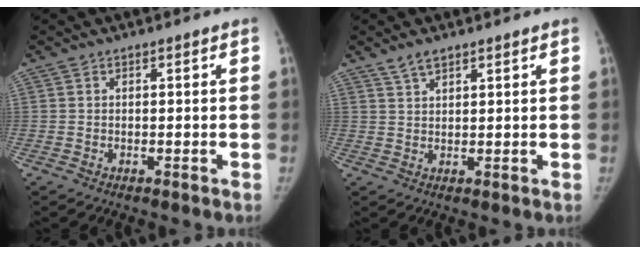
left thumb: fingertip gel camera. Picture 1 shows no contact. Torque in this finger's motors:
{"motor_torque": [-0.33, 0.19, 0.08, -0.38, -0.04]}